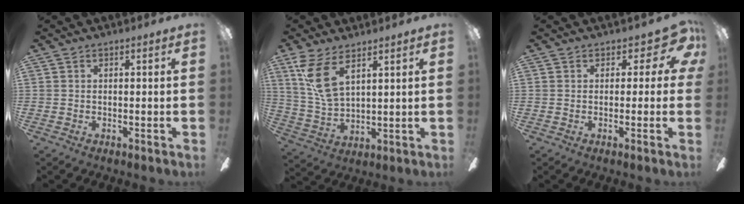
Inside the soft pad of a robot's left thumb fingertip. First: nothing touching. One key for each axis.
{"total": 11.3, "fx": 6.9, "fy": 4.9, "fz": 7.5, "tx": -0.164, "ty": -0.018, "tz": 0.132}
{"total": 6.1, "fx": 2.2, "fy": 3.7, "fz": 4.3, "tx": -0.041, "ty": -0.014, "tz": 0.036}